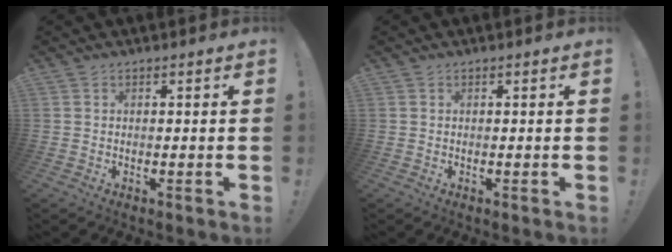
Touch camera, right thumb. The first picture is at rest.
{"total": 0.0}